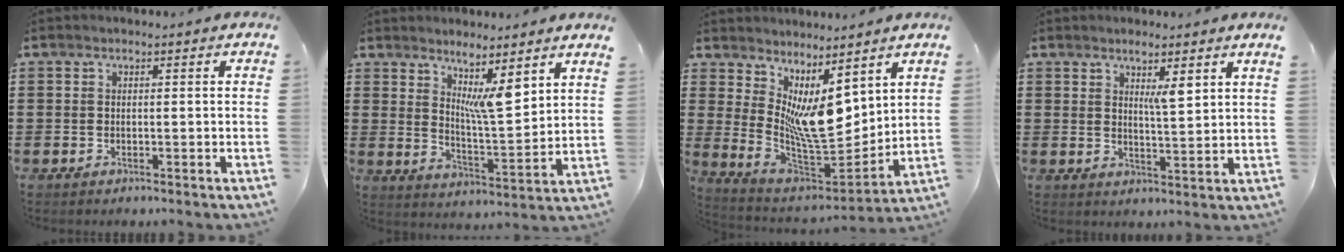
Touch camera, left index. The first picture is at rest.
{"total": 6.6, "force": [4.9, 0.5, 4.3], "torque": [-0.089, -0.028, 0.084]}
{"total": 9.1, "force": [4.1, 3.6, 7.3], "torque": [-0.144, -0.038, 0.076]}
{"total": 3.9, "force": [2.7, -0.1, 2.8], "torque": [-0.053, -0.010, 0.043]}